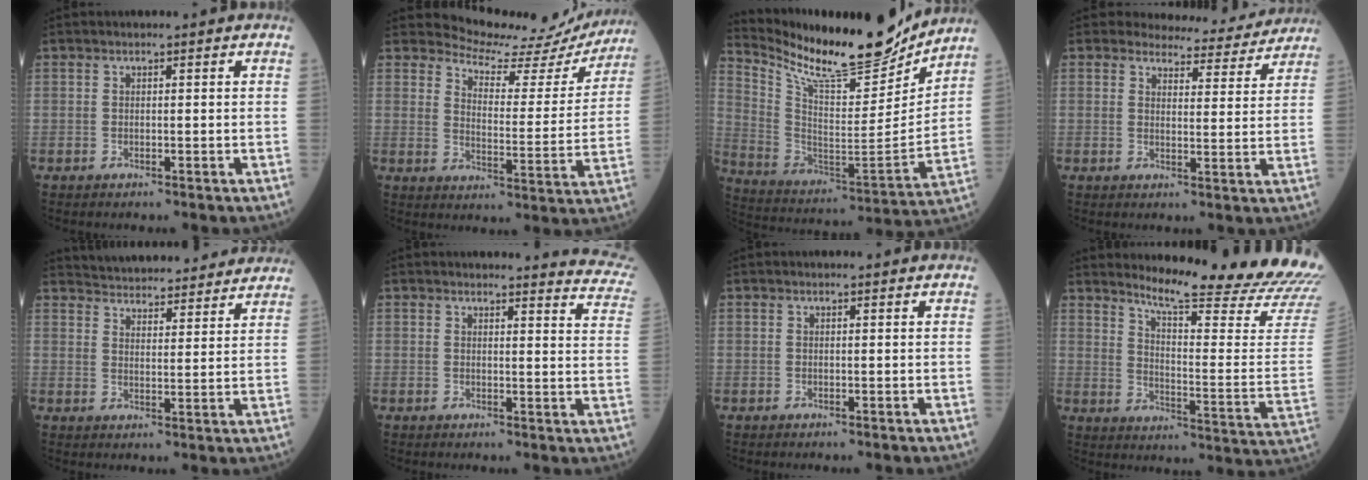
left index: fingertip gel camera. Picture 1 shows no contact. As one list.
[{"total": 13.7, "force": [13.4, 2.6, 0.2], "torque": [0.003, -0.061, 0.153]}, {"total": 19.3, "force": [16.9, 3.5, 8.8], "torque": [-0.173, -0.040, 0.283]}, {"total": 8.5, "force": [8.1, 2.4, 0.3], "torque": [0.013, -0.022, 0.081]}, {"total": 19.5, "force": [18.6, 3.4, 5.0], "torque": [-0.070, 0.000, 0.239]}, {"total": 9.4, "force": [9.4, 0.6, 0.7], "torque": [0.023, -0.085, 0.063]}, {"total": 0.5, "force": [0.5, 0.1, 0.0], "torque": [-0.006, 0.001, 0.000]}, {"total": 21.2, "force": [19.6, -1.2, 8.0], "torque": [-0.129, -0.142, 0.241]}]